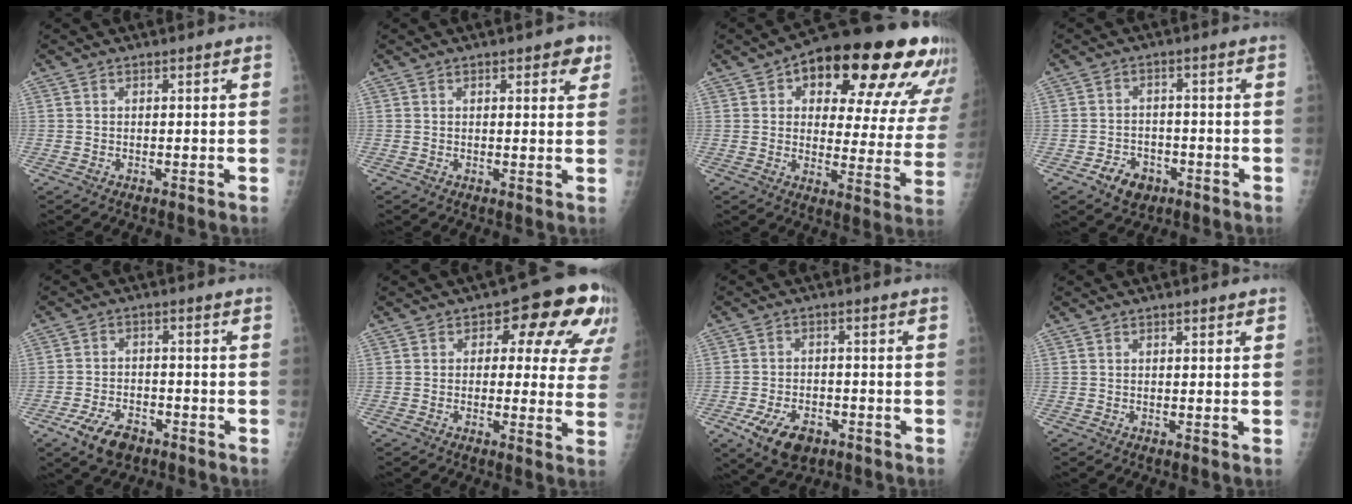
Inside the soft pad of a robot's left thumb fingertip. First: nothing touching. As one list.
[{"total": 4.1, "force": [2.2, 1.7, 3.1], "torque": [-0.022, -0.007, 0.021]}, {"total": 26.2, "force": [13.3, 10.7, 19.9], "torque": [-0.229, -0.005, 0.180]}, {"total": 5.5, "force": [-3.0, 4.0, 2.3], "torque": [-0.021, 0.020, -0.043]}, {"total": 7.3, "force": [-4.4, 4.1, 4.1], "torque": [-0.072, 0.018, -0.075]}, {"total": 13.7, "force": [5.4, 7.5, 10.1], "torque": [-0.058, 0.000, 0.052]}, {"total": 8.8, "force": [-4.5, 5.2, 5.5], "torque": [-0.091, 0.015, -0.067]}, {"total": 0.7, "force": [0.4, 0.2, 0.5], "torque": [-0.008, -0.001, 0.005]}]